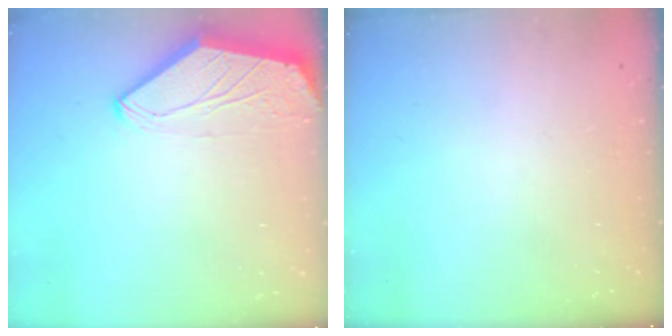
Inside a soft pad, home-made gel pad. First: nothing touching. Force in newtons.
{"total": 0.0}